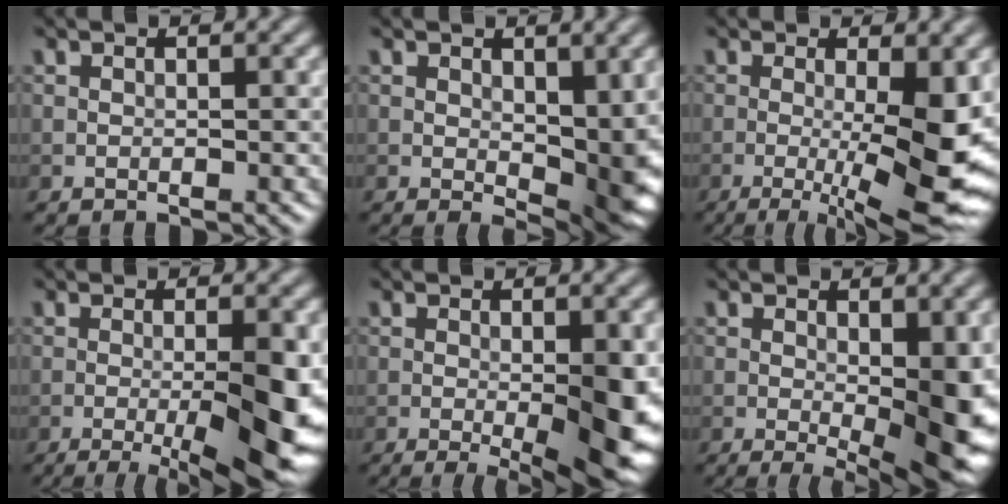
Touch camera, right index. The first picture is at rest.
{"total": 6.6, "force": [0.4, 3.6, 5.6], "torque": [-0.084, -0.020, 0.018]}
{"total": 11.6, "force": [-1.6, 2.7, 11.1], "torque": [-0.150, -0.017, -0.017]}
{"total": 9.8, "force": [-2.4, 2.3, 9.2], "torque": [-0.130, -0.011, -0.031]}
{"total": 8.6, "force": [-1.8, 2.0, 8.2], "torque": [-0.117, -0.017, -0.020]}
{"total": 9.1, "force": [-1.5, 2.8, 8.5], "torque": [-0.114, -0.015, -0.015]}